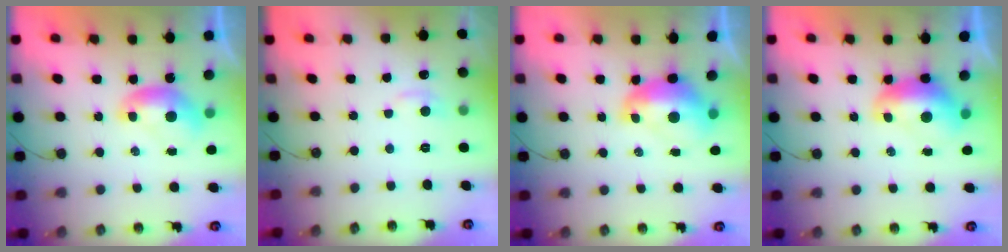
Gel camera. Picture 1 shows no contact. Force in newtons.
{"total": 1.1, "press": 0.7, "slide": 0.8}
{"total": 2.6, "press": 2.5, "slide": 0.7}
{"total": 1.9, "press": 1.8, "slide": 0.6}